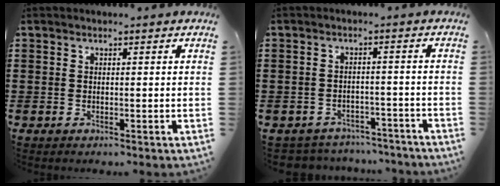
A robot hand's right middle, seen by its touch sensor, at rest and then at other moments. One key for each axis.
{"total": 3.1, "fx": -3.1, "fy": 0.5, "fz": -0.3, "tx": -0.004, "ty": 0.002, "tz": -0.069}